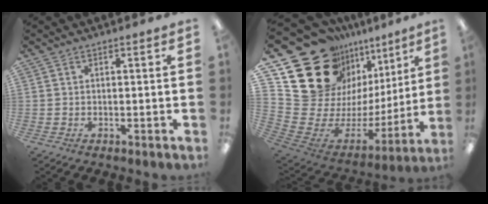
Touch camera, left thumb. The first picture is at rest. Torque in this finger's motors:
{"motor_torque": [2.48, 2.52, 1.14, -1.63, 0.07]}